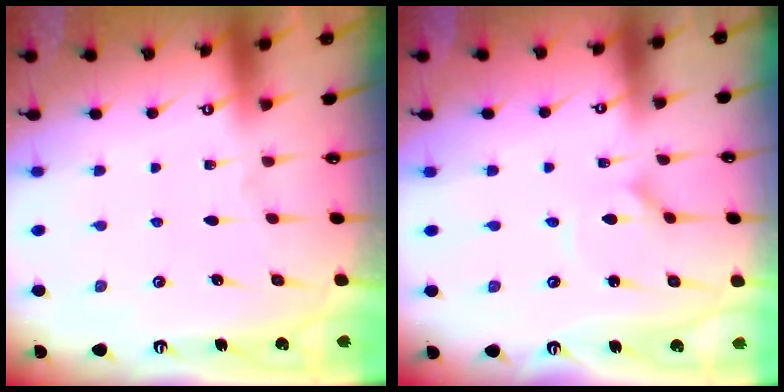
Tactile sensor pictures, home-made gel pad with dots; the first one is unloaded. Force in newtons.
{"total": 0.8, "press": 0.8, "slide": 0.1}